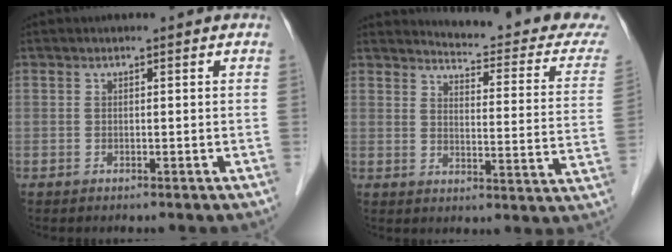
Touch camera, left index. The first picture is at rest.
{"total": 16.2, "force": [15.8, 1.0, 3.8], "torque": [-0.044, -0.099, 0.161]}